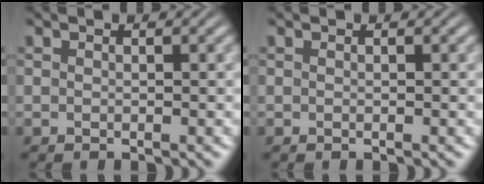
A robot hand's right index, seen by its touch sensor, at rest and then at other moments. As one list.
[{"total": 0.0}]